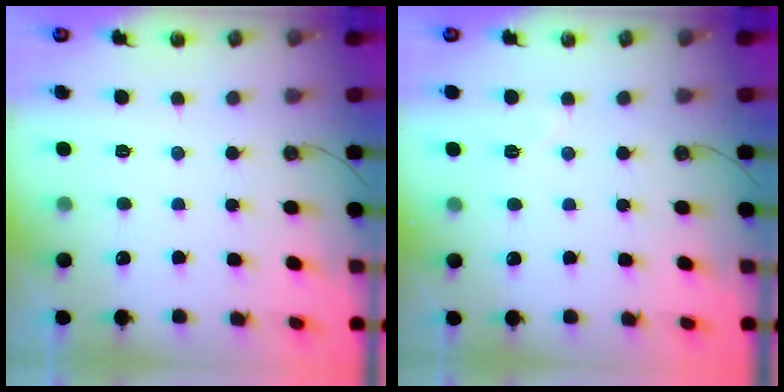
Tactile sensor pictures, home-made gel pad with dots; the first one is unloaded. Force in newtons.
{"total": 3.7, "press": 3.6, "slide": 0.8}